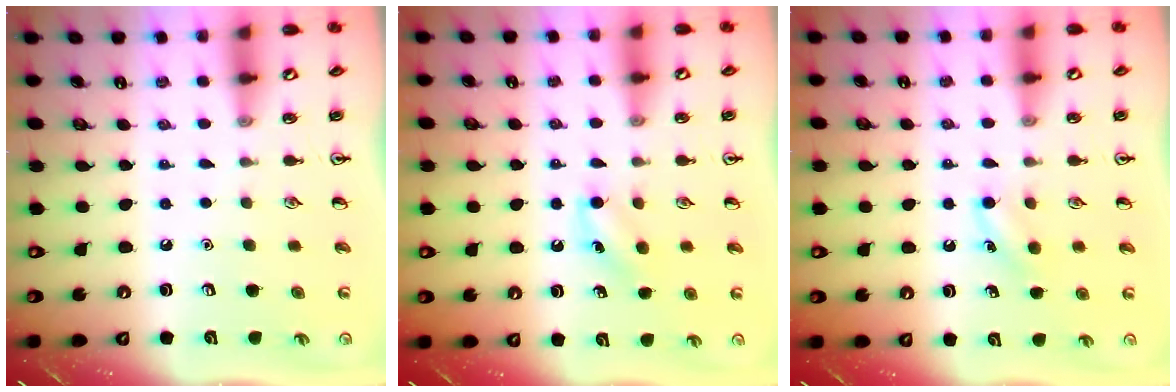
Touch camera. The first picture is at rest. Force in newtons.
{"total": 6.4, "press": 6.2, "slide": 1.7}
{"total": 6.1, "press": 5.8, "slide": 1.6}